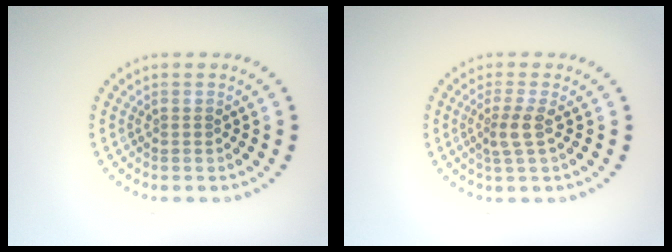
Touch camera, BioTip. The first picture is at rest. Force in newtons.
{"total": 2.1, "press": 1.6, "slide": 1.4}